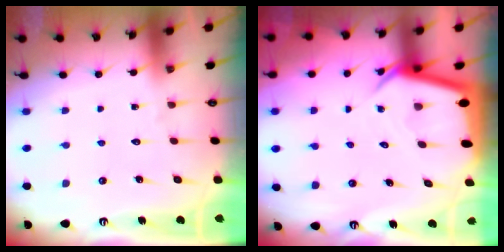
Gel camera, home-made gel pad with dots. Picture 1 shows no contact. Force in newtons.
{"total": 4.6, "press": 4.6, "slide": 0.4}